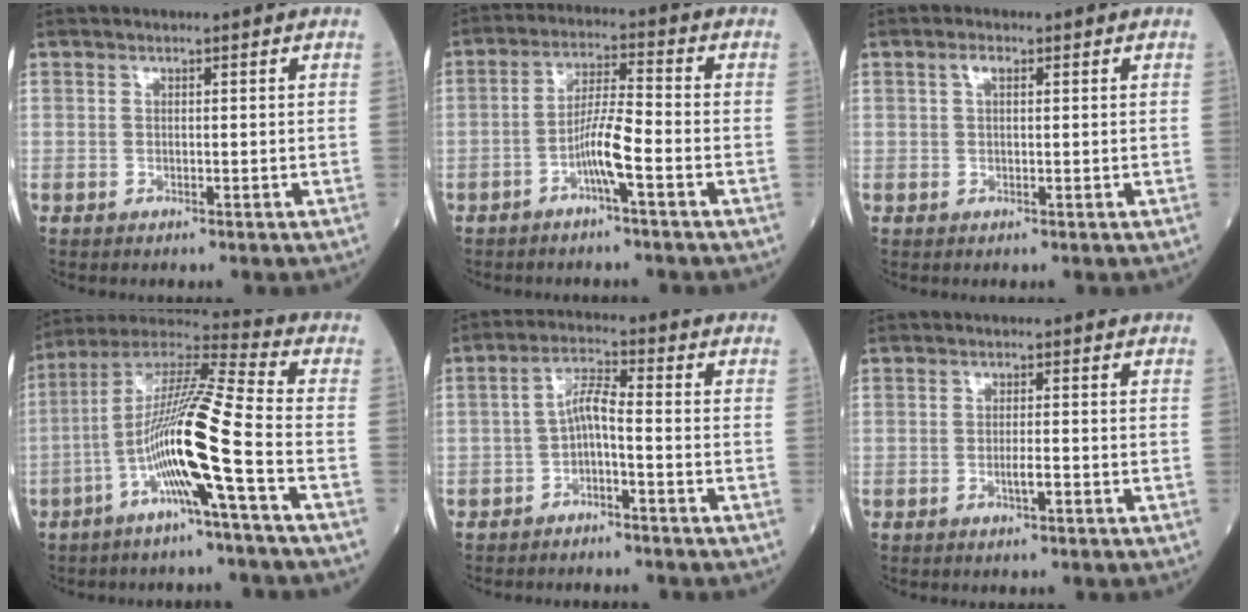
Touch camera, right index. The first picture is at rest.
{"total": 5.8, "force": [-2.6, -0.3, 5.2], "torque": [-0.105, 0.009, -0.049]}
{"total": 1.6, "force": [0.6, 0.6, 1.3], "torque": [-0.029, 0.008, 0.012]}
{"total": 14.2, "force": [-4.7, -1.3, 13.3], "torque": [-0.256, 0.006, -0.097]}
{"total": 4.2, "force": [-1.5, 0.8, 3.8], "torque": [-0.073, 0.016, -0.028]}
{"total": 1.7, "force": [-0.6, 0.1, 1.6], "torque": [-0.029, -0.001, -0.010]}